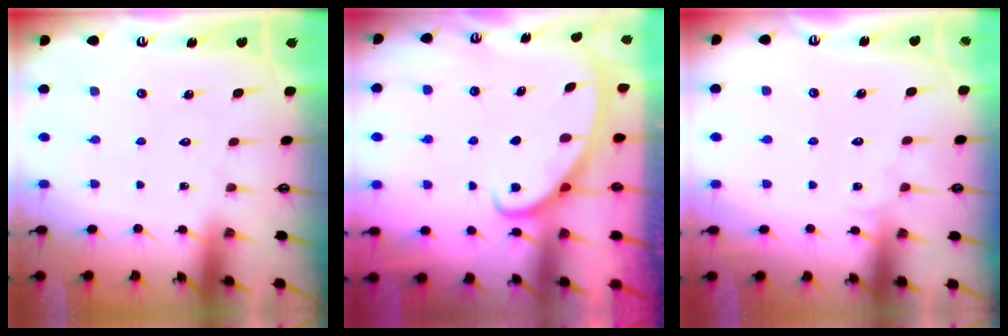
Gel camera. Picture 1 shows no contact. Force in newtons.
{"total": 2.8, "press": 2.8, "slide": 0.4}
{"total": 2.6, "press": 2.6, "slide": 0.2}